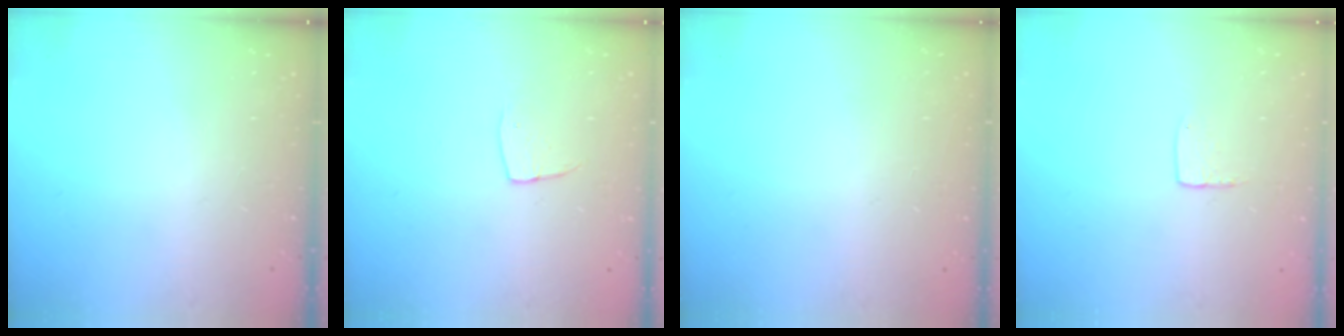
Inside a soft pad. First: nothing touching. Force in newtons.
{"total": 5.2, "press": 5.2, "slide": 0.4}
{"total": 0.0}
{"total": 3.7, "press": 3.7, "slide": 0.3}